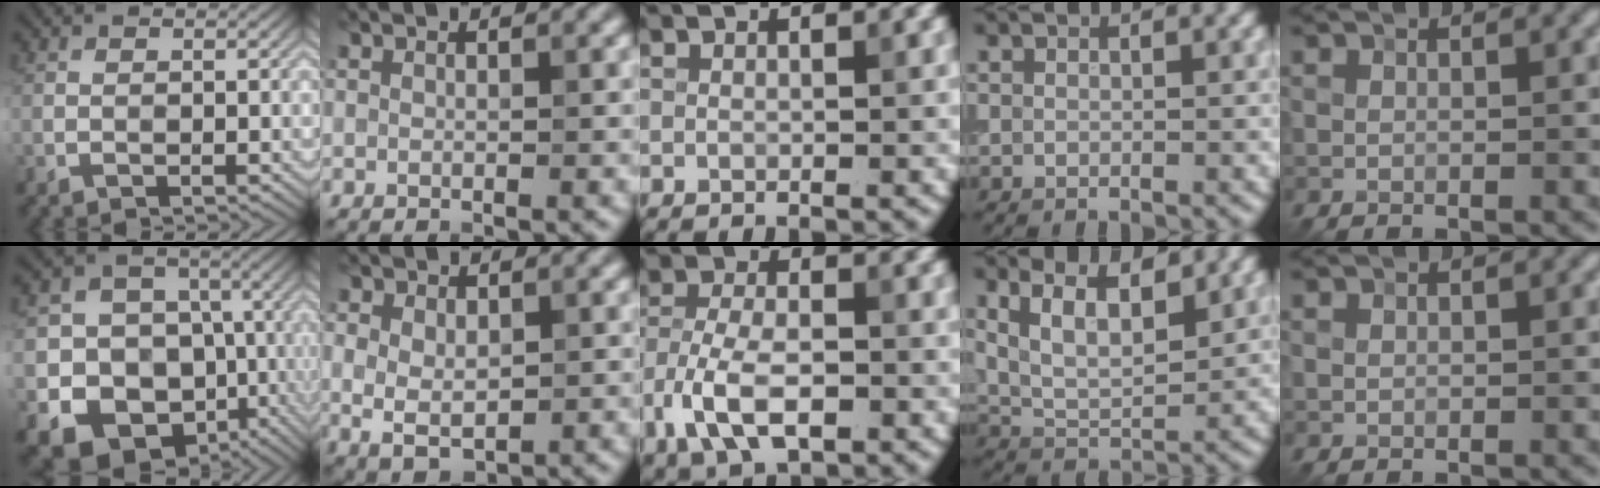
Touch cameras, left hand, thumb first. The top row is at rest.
{"thumb": {"total": 17.2, "force": [-6.0, 14.6, 6.7], "torque": [-0.148, -0.027, -0.106]}, "index": {"total": 3.3, "force": [0.2, 2.2, 2.5], "torque": [-0.042, -0.003, 0.007]}, "middle": {"total": 7.1, "force": [-3.4, 3.5, 5.1], "torque": [-0.103, -0.003, -0.073]}, "ring": {"total": 5.9, "force": [2.9, 2.6, 4.4], "torque": [-0.087, 0.003, 0.050]}}